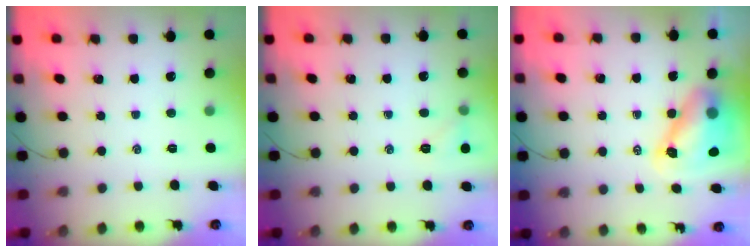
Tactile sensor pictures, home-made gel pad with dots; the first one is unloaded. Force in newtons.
{"total": 5.6, "press": 5.4, "slide": 1.5}
{"total": 8.2, "press": 7.8, "slide": 2.3}